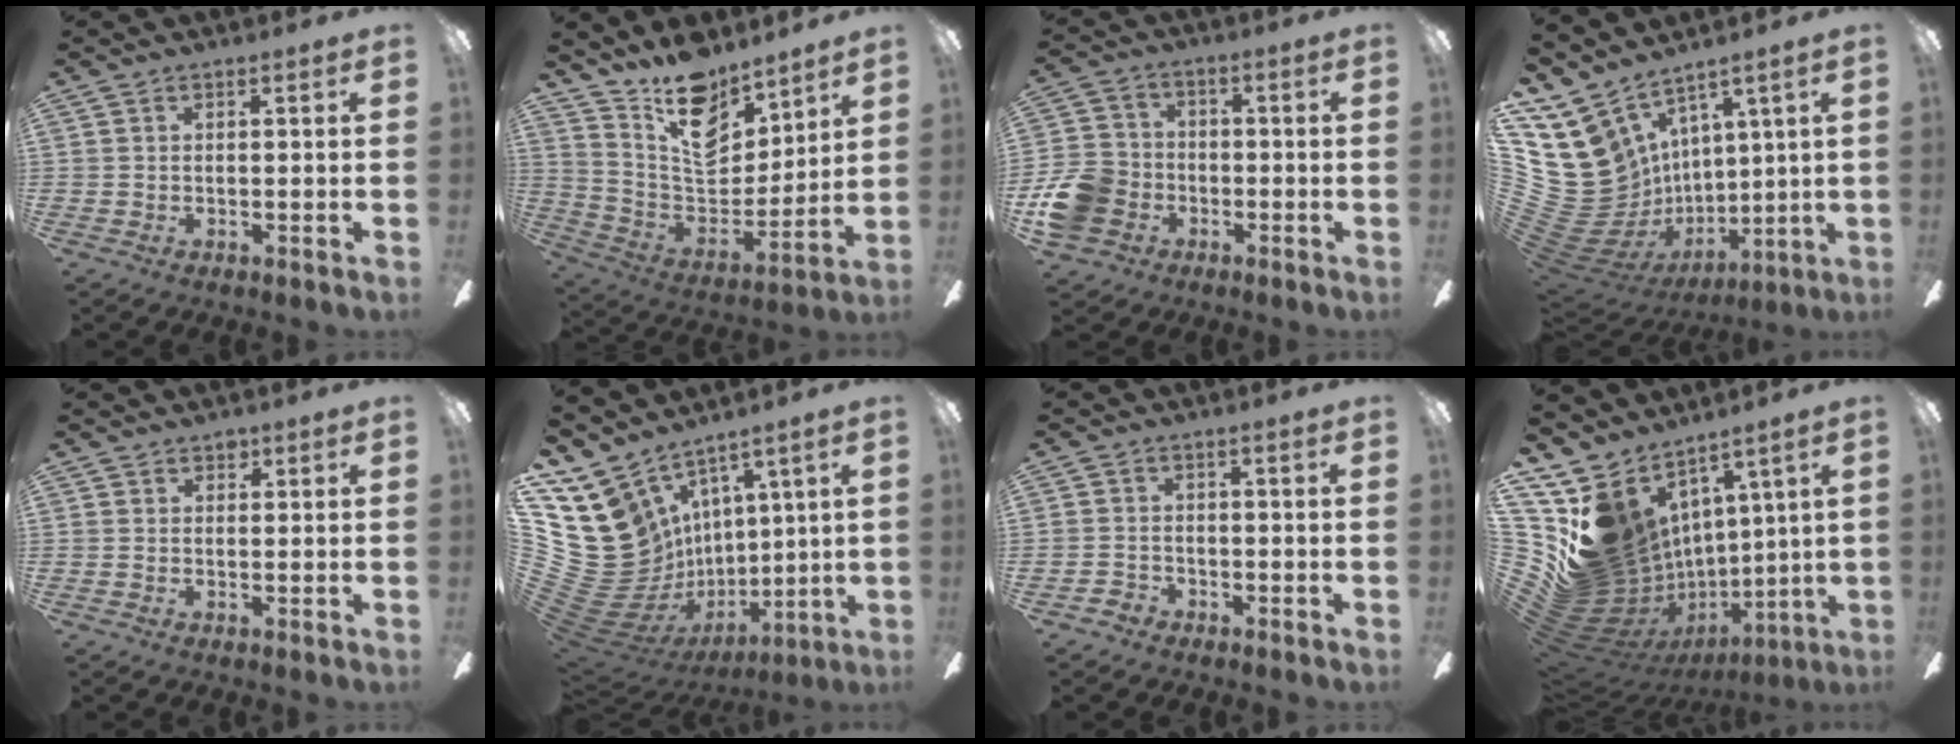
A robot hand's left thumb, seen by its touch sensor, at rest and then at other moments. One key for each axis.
{"total": 17.3, "fx": 12.7, "fy": 9.0, "fz": 7.5, "tx": -0.129, "ty": -0.088, "tz": 0.234}
{"total": 11.5, "fx": -4.5, "fy": 9.5, "fz": 4.7, "tx": -0.107, "ty": 0.041, "tz": -0.079}
{"total": 16.0, "fx": 4.1, "fy": 13.3, "fz": 7.9, "tx": -0.208, "ty": -0.072, "tz": 0.106}
{"total": 1.2, "fx": 0.6, "fy": 1.0, "fz": 0.2, "tx": 0.003, "ty": 0.001, "tz": 0.008}
{"total": 18.6, "fx": 3.4, "fy": 15.6, "fz": 9.6, "tx": -0.241, "ty": -0.079, "tz": 0.112}
{"total": 2.6, "fx": -2.1, "fy": 1.6, "fz": 0.3, "tx": -0.004, "ty": 0.012, "tz": -0.041}
{"total": 16.6, "fx": 3.5, "fy": 14.7, "fz": 6.9, "tx": -0.132, "ty": -0.071, "tz": 0.123}